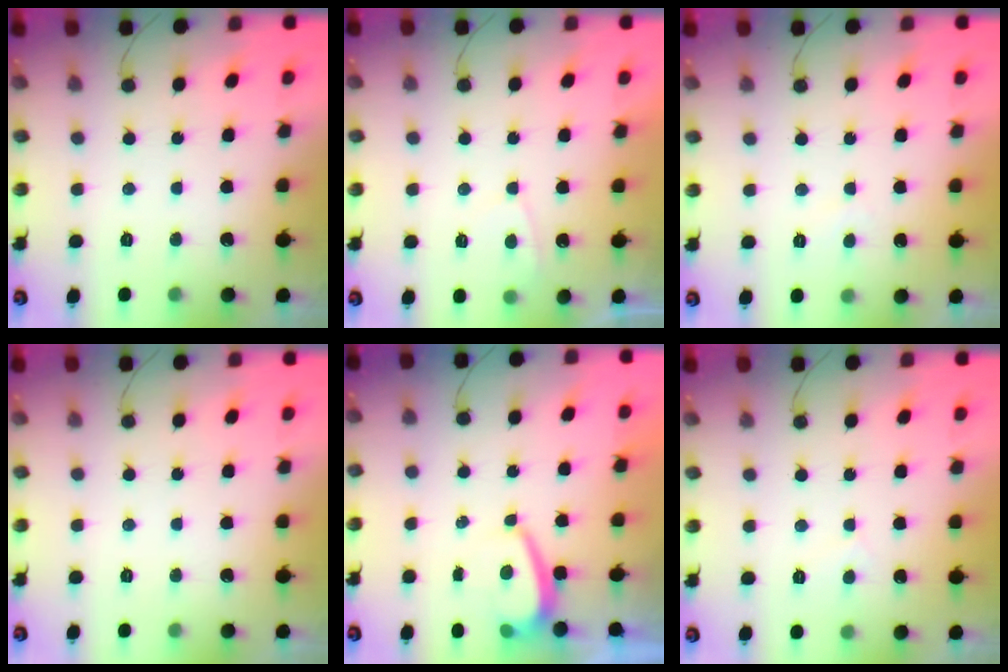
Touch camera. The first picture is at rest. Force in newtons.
{"total": 1.8, "press": 1.7, "slide": 0.6}
{"total": 1.8, "press": 1.8, "slide": 0.3}
{"total": 0.0}
{"total": 1.2, "press": 1.1, "slide": 0.5}
{"total": 4.2, "press": 4.1, "slide": 0.4}